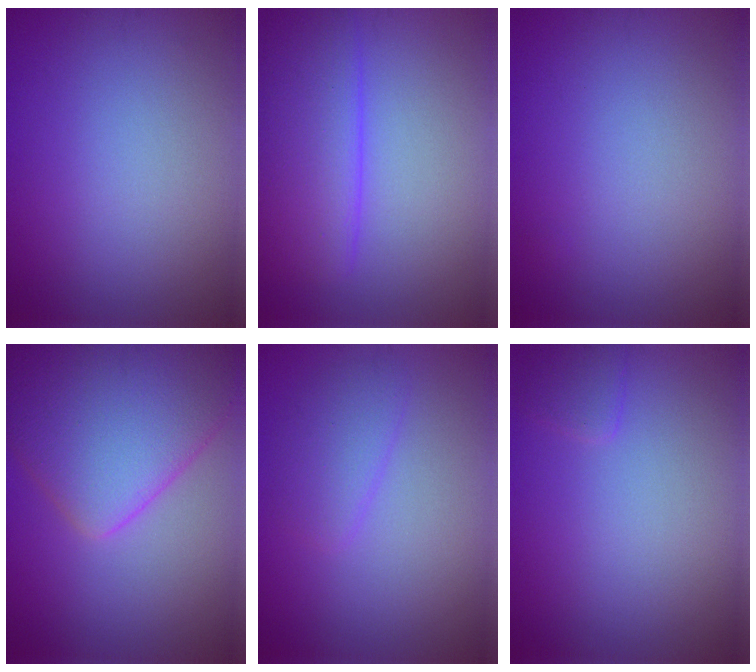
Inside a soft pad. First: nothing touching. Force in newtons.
{"total": 5.6, "press": 5.6, "slide": 0.4}
{"total": 0.0}
{"total": 9.6, "press": 9.6, "slide": 0.5}
{"total": 2.1, "press": 2.1, "slide": 0.2}
{"total": 1.0, "press": 1.0, "slide": 0.1}